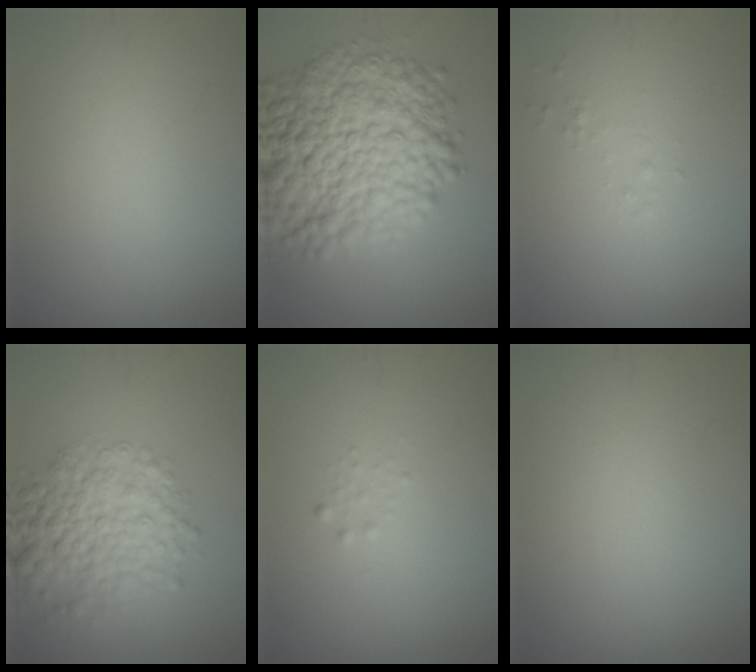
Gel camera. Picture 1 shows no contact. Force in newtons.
{"total": 12.1, "press": 12.1, "slide": 0.3}
{"total": 0.6, "press": 0.6, "slide": 0.0}
{"total": 6.0, "press": 6.0, "slide": 0.2}
{"total": 0.6, "press": 0.6, "slide": 0.0}
{"total": 0.0}